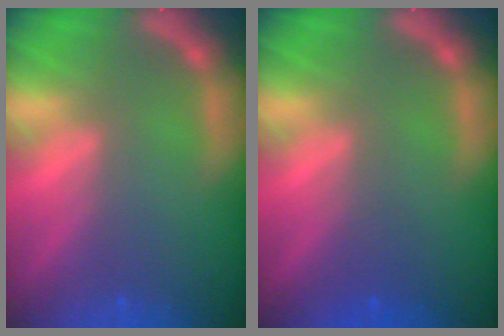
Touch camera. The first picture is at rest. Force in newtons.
{"total": 1.5}